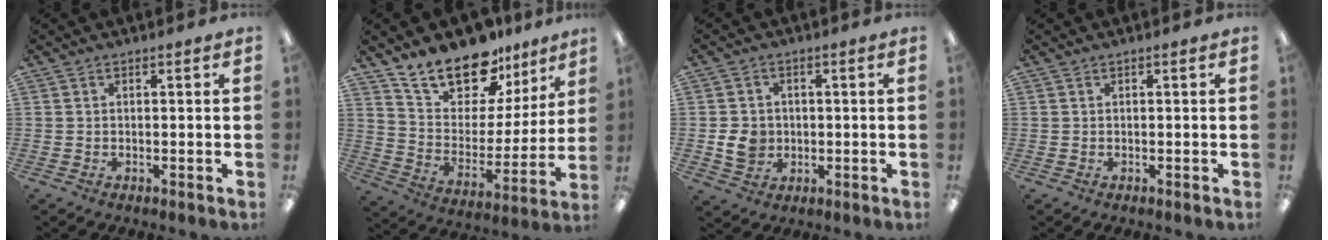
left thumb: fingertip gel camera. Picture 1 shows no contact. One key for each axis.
{"total": 16.6, "fx": 14.2, "fy": 7.3, "fz": 4.8, "tx": -0.096, "ty": -0.111, "tz": 0.259}
{"total": 6.0, "fx": -0.7, "fy": 5.4, "fz": 2.6, "tx": -0.046, "ty": 0.003, "tz": -0.013}
{"total": 0.0}